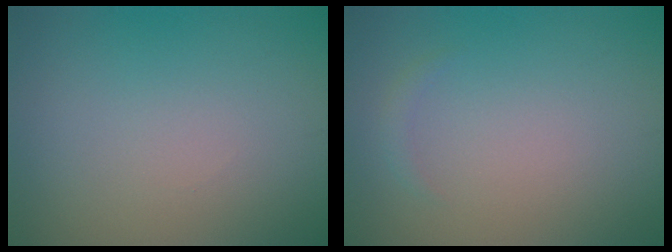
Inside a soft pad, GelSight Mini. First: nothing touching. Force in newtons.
{"total": 0.7, "press": 0.7, "slide": 0.1}